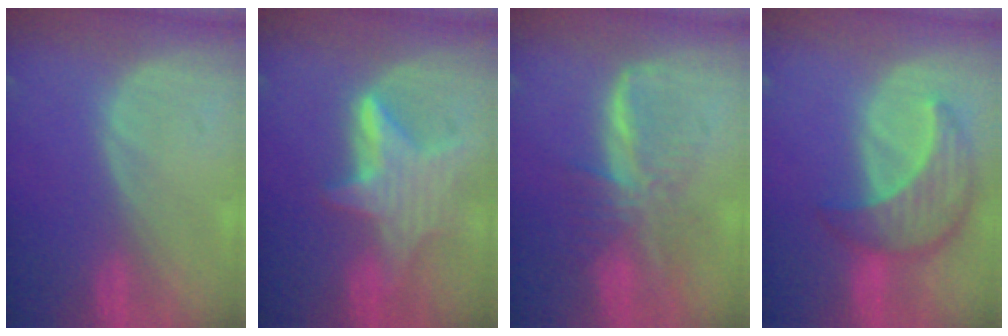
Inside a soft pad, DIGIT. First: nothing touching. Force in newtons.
{"total": 7.1, "press": 7.1, "slide": 0.3}
{"total": 8.1, "press": 7.0, "slide": 4.1}
{"total": 8.6, "press": 7.7, "slide": 3.7}